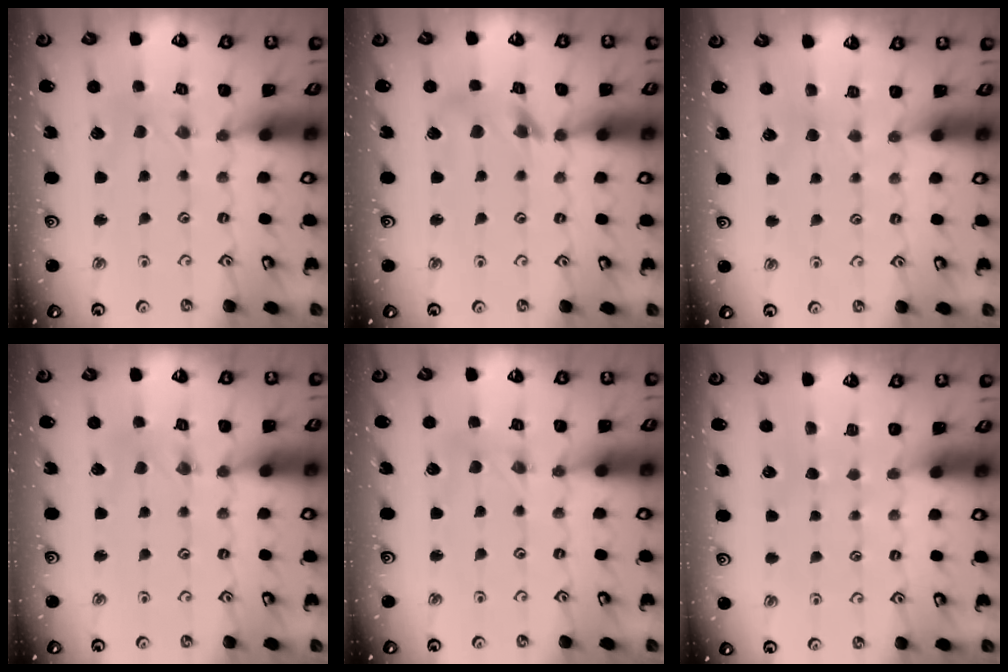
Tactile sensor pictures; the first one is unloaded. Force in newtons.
{"total": 8.4, "press": 8.4, "slide": 0.8}
{"total": 1.9, "press": 1.9, "slide": 0.3}
{"total": 0.6, "press": 0.6, "slide": 0.2}
{"total": 1.4, "press": 1.3, "slide": 0.3}
{"total": 0.0}